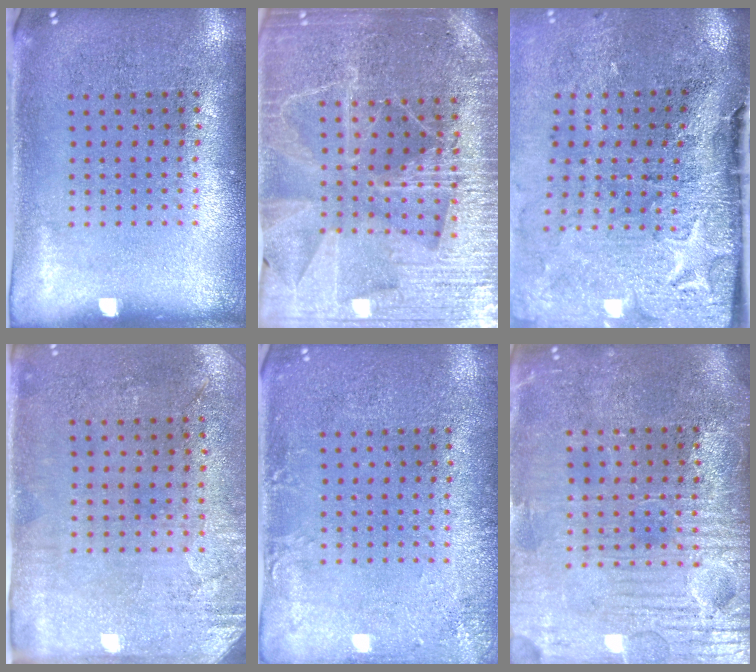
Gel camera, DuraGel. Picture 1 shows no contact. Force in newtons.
{"total": 4.7, "press": 4.3, "slide": 1.8}
{"total": 4.8, "press": 3.8, "slide": 2.9}
{"total": 2.8, "press": 2.4, "slide": 1.6}
{"total": 1.9, "press": 1.9, "slide": 0.2}
{"total": 3.9, "press": 3.7, "slide": 1.1}